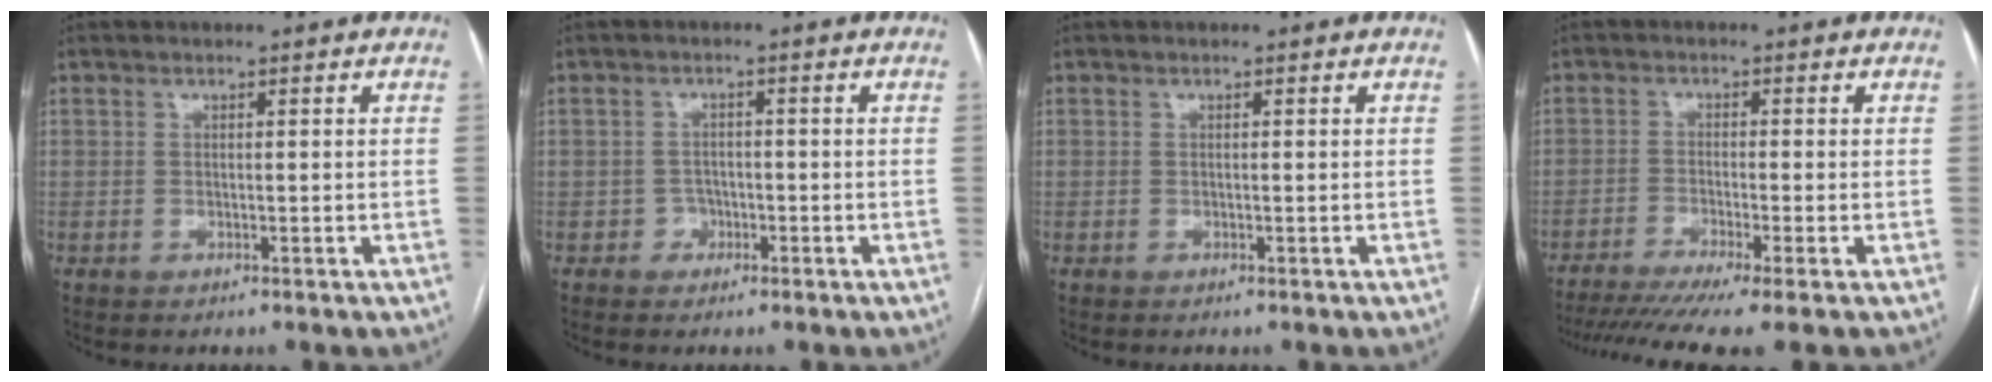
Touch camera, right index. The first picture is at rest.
{"total": 1.8, "force": [-0.8, 1.6, 0.2], "torque": [0.005, 0.009, -0.014]}
{"total": 0.0}
{"total": 10.9, "force": [-8.5, -0.6, 6.9], "torque": [-0.096, -0.020, -0.131]}